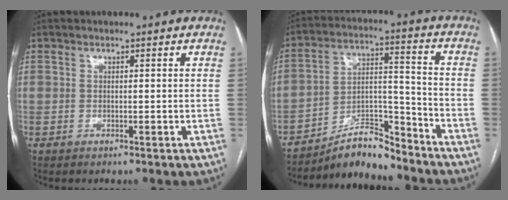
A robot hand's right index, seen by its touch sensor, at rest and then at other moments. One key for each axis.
{"total": 9.5, "fx": -8.9, "fy": 2.0, "fz": 2.6, "tx": -0.042, "ty": 0.032, "tz": -0.155}